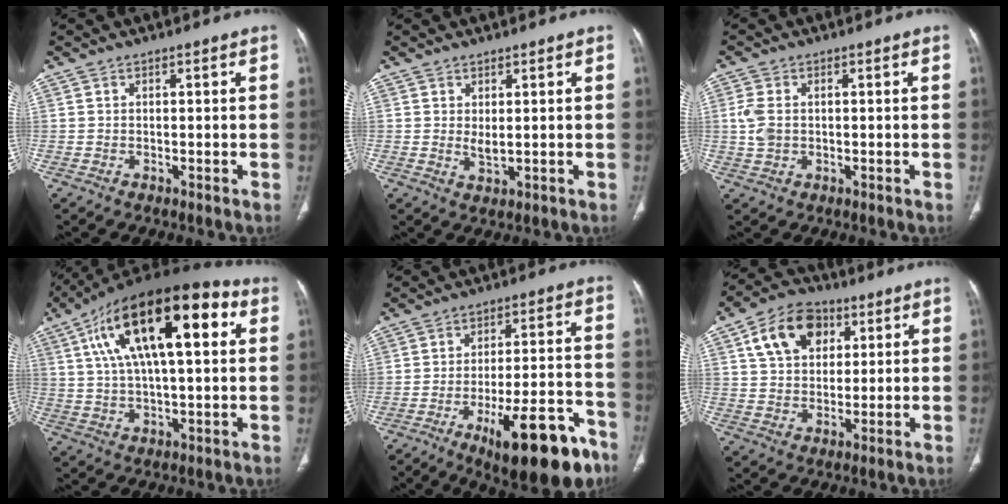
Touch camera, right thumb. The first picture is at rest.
{"total": 2.1, "force": [0.5, 1.0, 1.8], "torque": [-0.034, -0.011, 0.015]}
{"total": 4.1, "force": [0.3, 2.8, 3.0], "torque": [-0.078, 0.006, 0.007]}
{"total": 25.1, "force": [8.2, 10.0, 21.5], "torque": [-0.353, 0.021, 0.128]}
{"total": 19.4, "force": [-11.1, 6.1, 14.7], "torque": [-0.169, 0.067, -0.155]}
{"total": 12.8, "force": [5.1, 9.1, 7.6], "torque": [-0.104, -0.001, 0.084]}